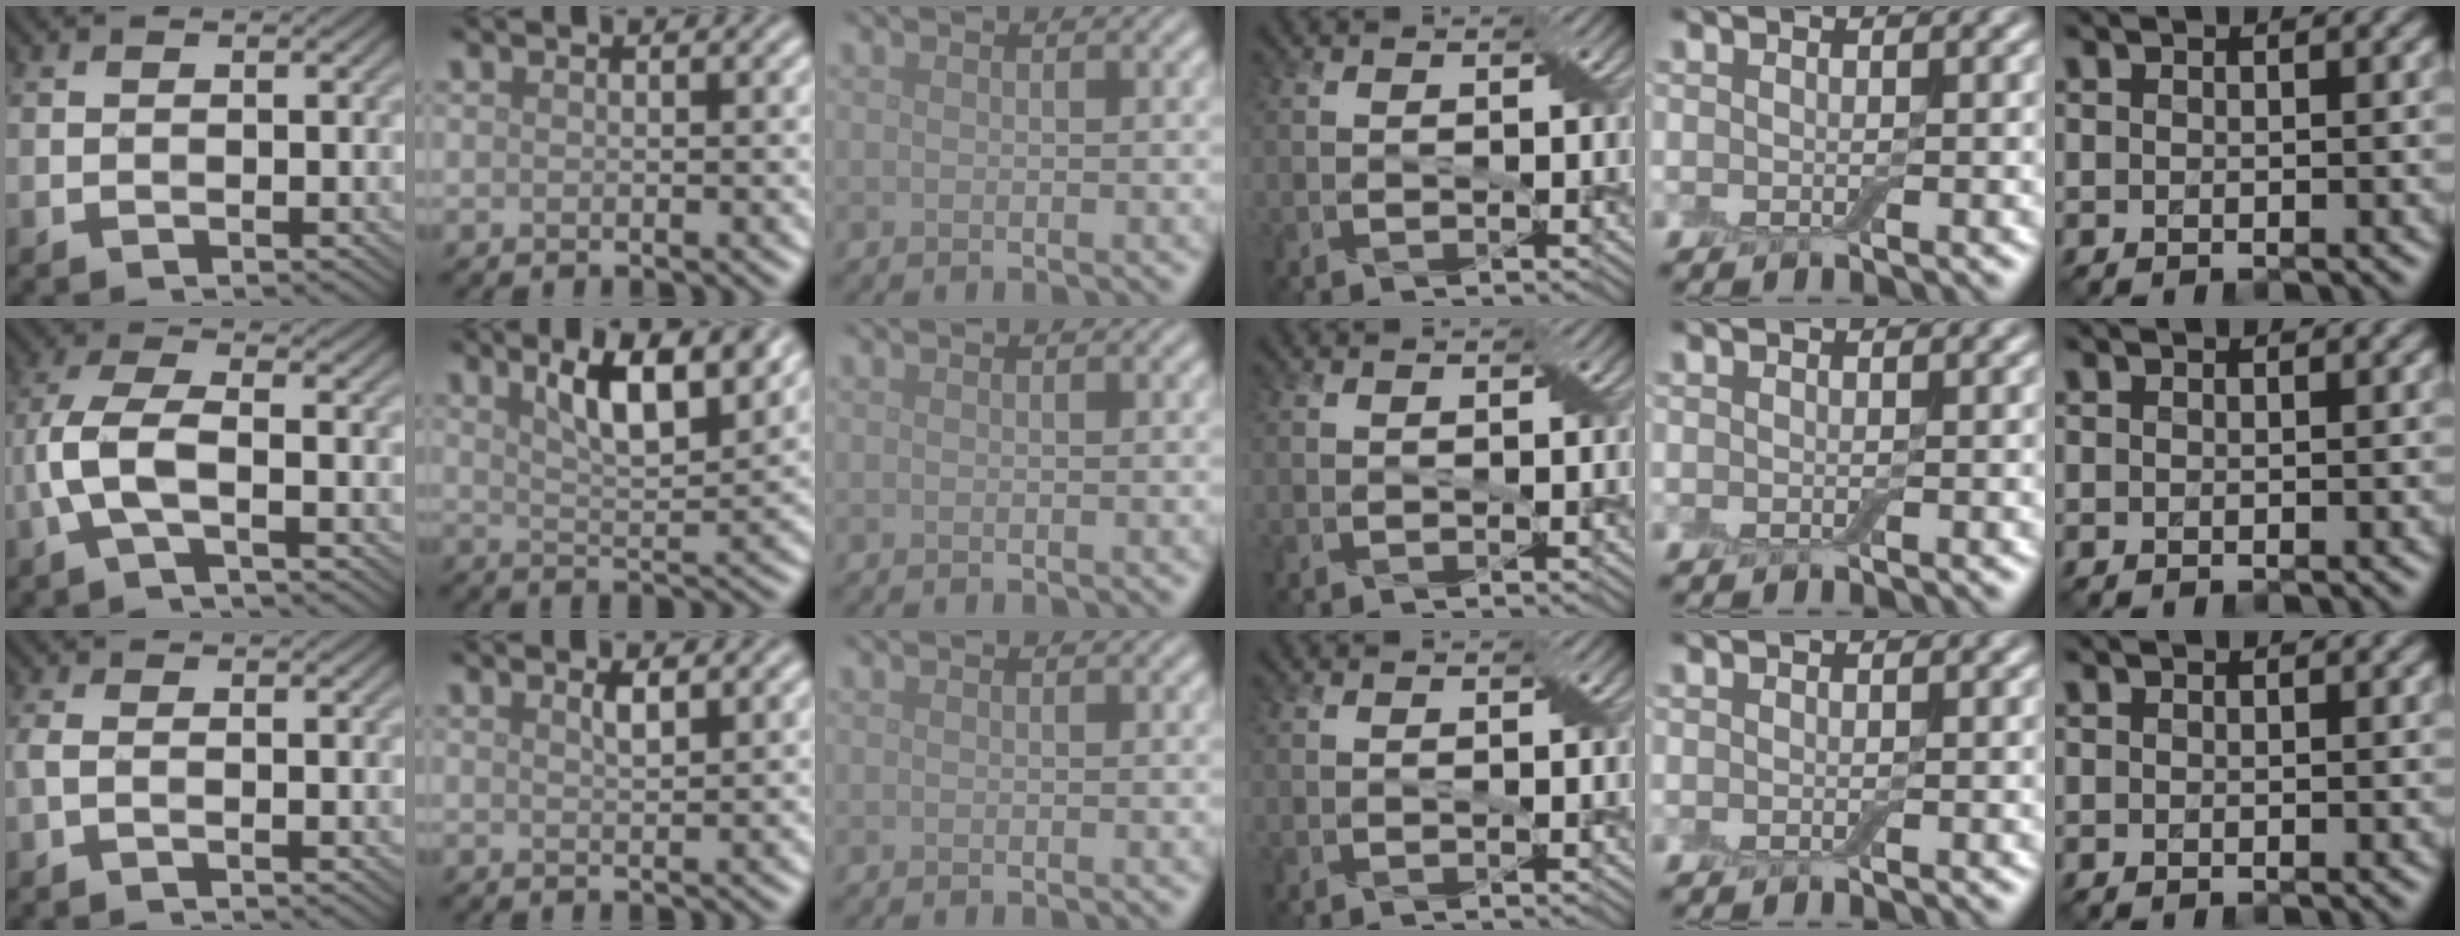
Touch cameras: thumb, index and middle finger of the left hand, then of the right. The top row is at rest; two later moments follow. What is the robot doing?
{"motion": "insert", "object": "box of matches"}